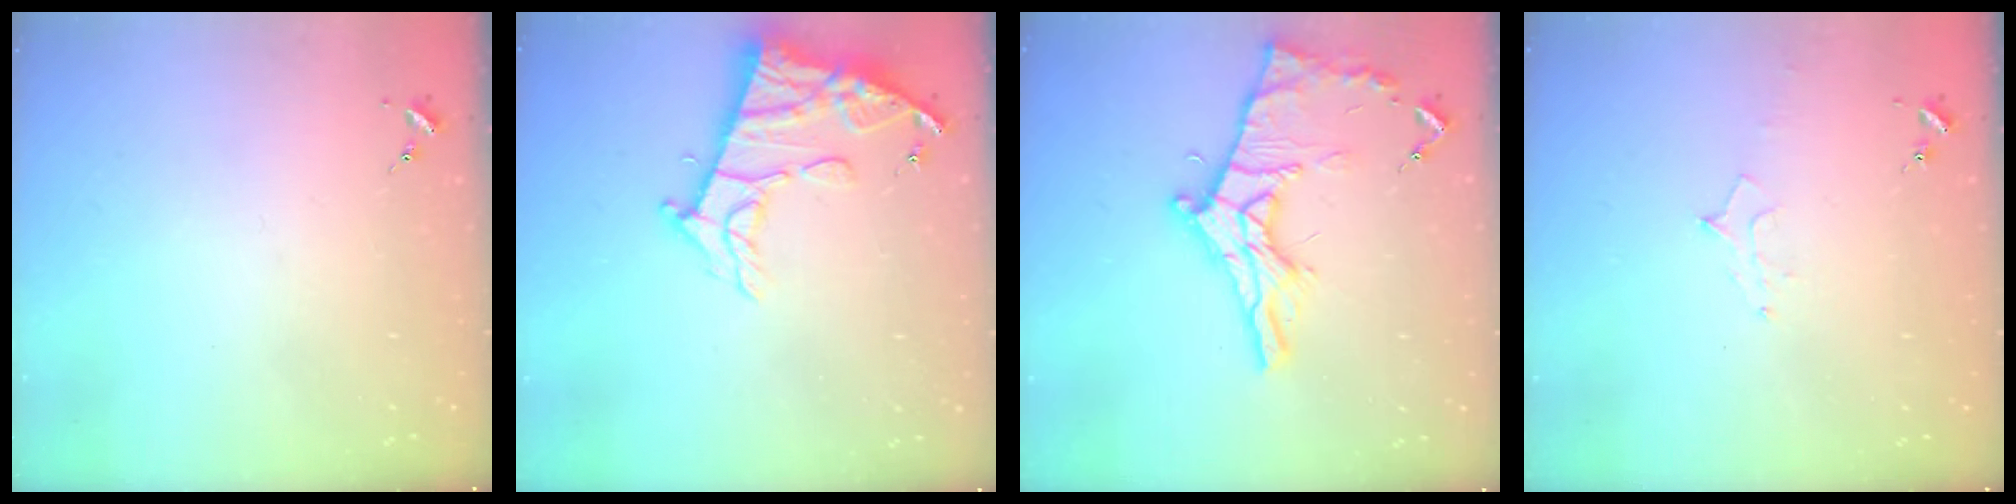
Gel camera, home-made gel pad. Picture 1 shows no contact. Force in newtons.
{"total": 14.0, "press": 13.9, "slide": 1.1}
{"total": 17.3, "press": 17.3, "slide": 1.0}
{"total": 7.4, "press": 7.3, "slide": 1.1}